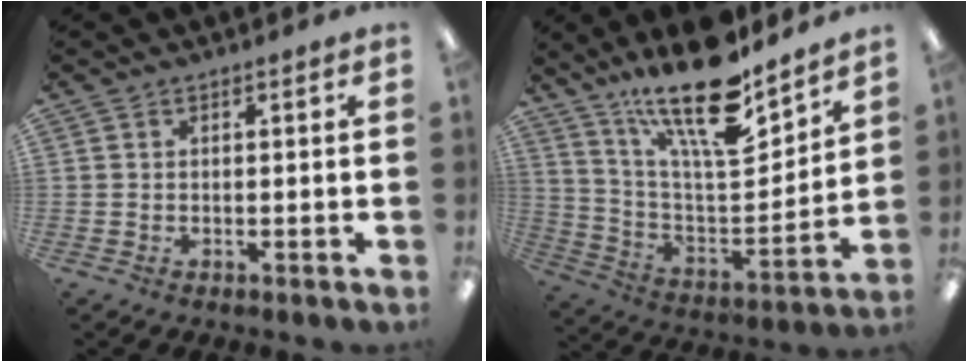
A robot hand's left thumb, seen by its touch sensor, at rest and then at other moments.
{"total": 21.6, "force": [15.9, 6.5, 13.0], "torque": [-0.228, -0.105, 0.271]}